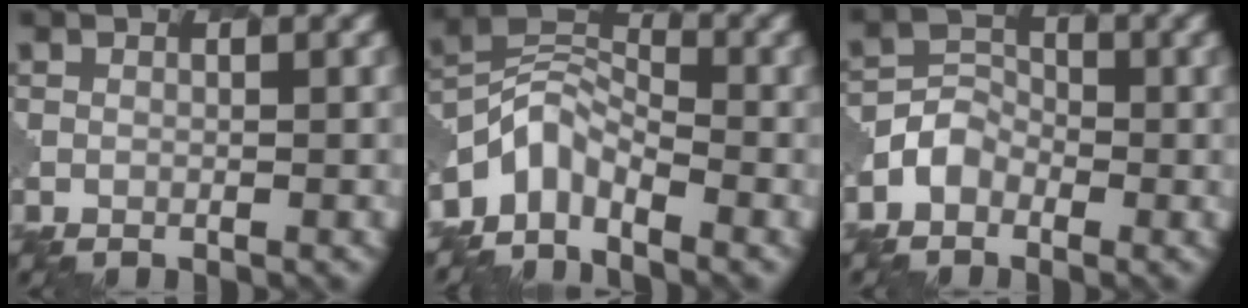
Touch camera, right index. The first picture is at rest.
{"total": 3.9, "force": [-3.0, 2.0, 1.5], "torque": [-0.025, 0.003, -0.071]}
{"total": 2.4, "force": [-1.2, 2.0, 0.6], "torque": [-0.014, 0.007, -0.032]}